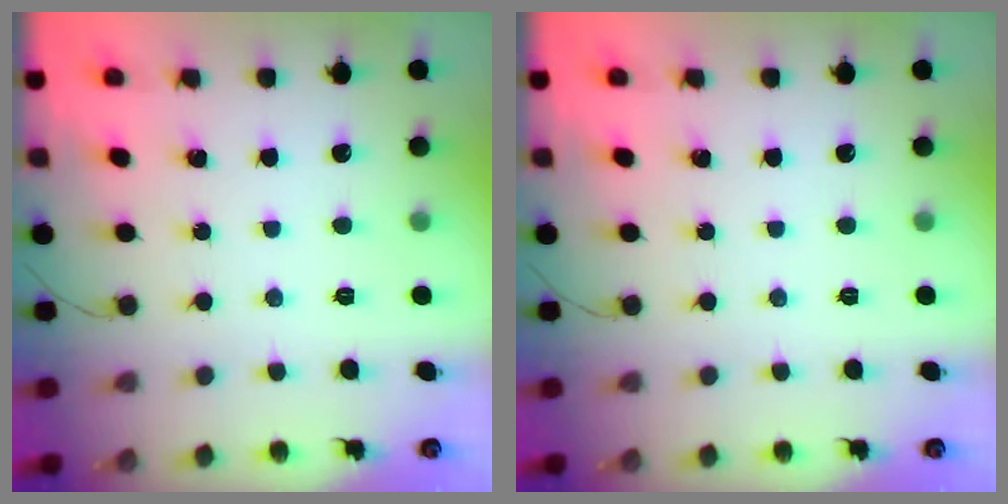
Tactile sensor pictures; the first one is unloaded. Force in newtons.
{"total": 0.0}